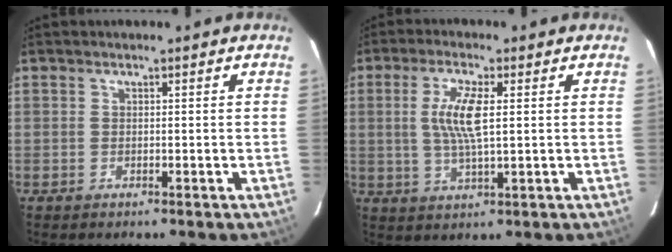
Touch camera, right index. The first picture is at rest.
{"total": 7.4, "force": [1.1, 1.4, 7.1], "torque": [-0.141, 0.000, 0.020]}